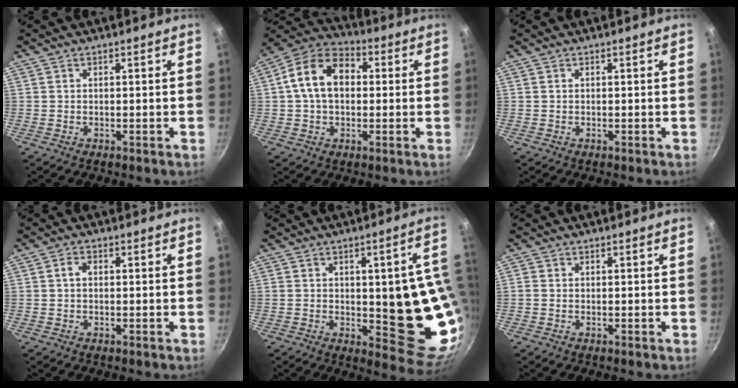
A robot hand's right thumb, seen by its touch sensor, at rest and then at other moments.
{"total": 12.6, "force": [1.3, 8.9, 8.8], "torque": [-0.125, 0.029, 0.003]}
{"total": 0.0}
{"total": 1.8, "force": [0.1, 1.3, 1.2], "torque": [-0.021, 0.006, -0.001]}
{"total": 18.0, "force": [-0.3, 7.0, 16.6], "torque": [-0.140, -0.024, 0.000]}
{"total": 0.6, "force": [-0.1, 0.5, 0.2], "torque": [-0.004, 0.001, -0.004]}